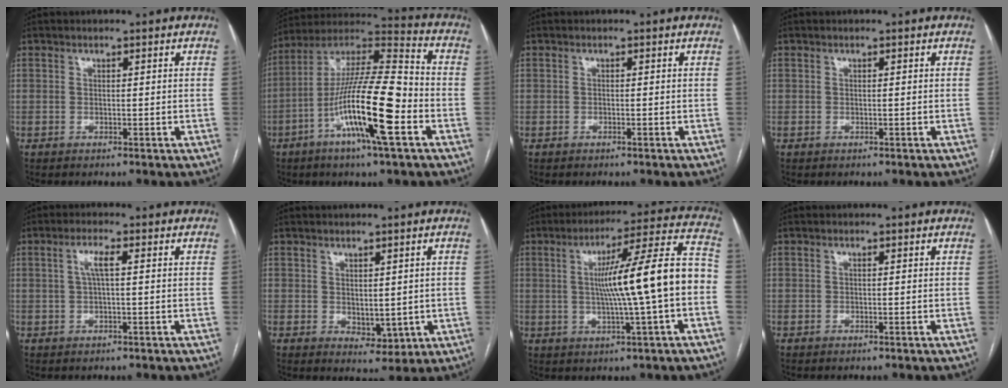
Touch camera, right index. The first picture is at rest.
{"total": 18.3, "force": [-6.3, 1.8, 17.1], "torque": [-0.325, -0.002, -0.112]}
{"total": 0.0}
{"total": 0.0}
{"total": 3.0, "force": [0.6, 0.4, 2.9], "torque": [-0.060, 0.008, 0.013]}
{"total": 4.0, "force": [0.0, 2.5, 3.1], "torque": [-0.039, -0.008, 0.017]}
{"total": 15.3, "force": [-0.9, -0.3, 15.3], "torque": [-0.226, 0.021, -0.016]}
{"total": 0.0}